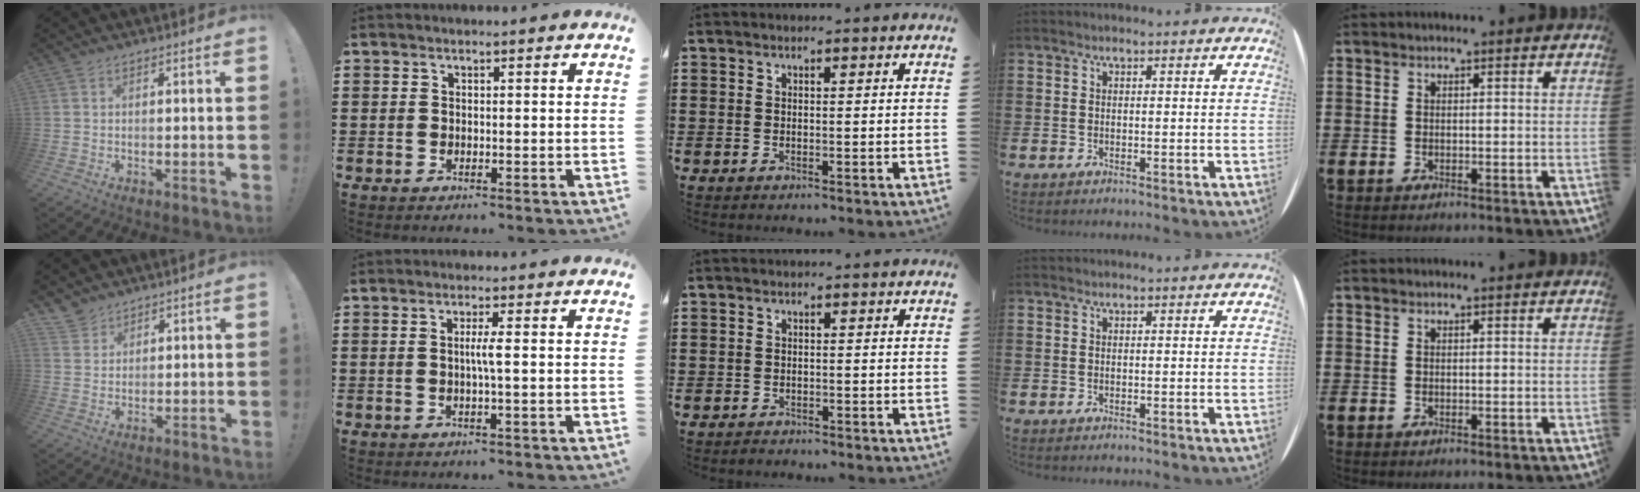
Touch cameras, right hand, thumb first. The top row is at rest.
{"thumb": {"total": 4.1, "force": [3.5, 2.1, 0.4], "torque": [-0.006, -0.024, 0.067]}, "index": {"total": 2.4, "force": [0.0, -0.2, 2.4], "torque": [-0.045, -0.005, -0.004]}, "middle": {"total": 0.7, "force": [-0.7, 0.3, 0.0], "torque": [-0.002, 0.001, -0.015]}}